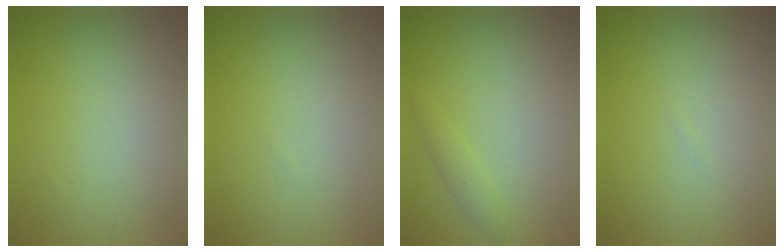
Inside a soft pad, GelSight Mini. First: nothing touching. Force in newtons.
{"total": 0.0}
{"total": 1.1, "press": 1.1, "slide": 0.1}
{"total": 0.0}